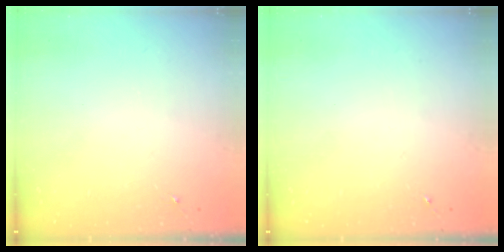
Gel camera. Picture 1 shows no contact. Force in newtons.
{"total": 0.0}